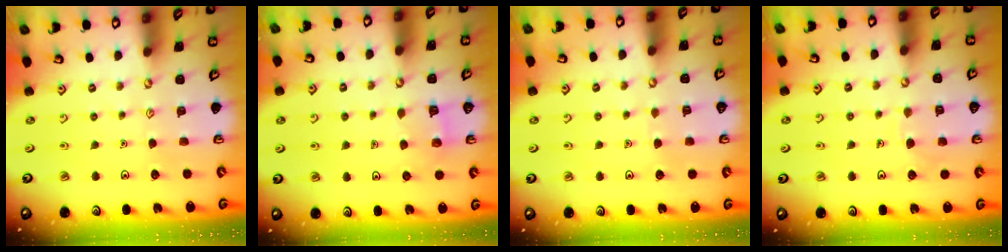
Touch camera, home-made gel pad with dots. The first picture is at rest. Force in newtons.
{"total": 4.2, "press": 4.2, "slide": 0.4}
{"total": 2.4, "press": 2.4, "slide": 0.2}
{"total": 5.0, "press": 5.0, "slide": 0.5}